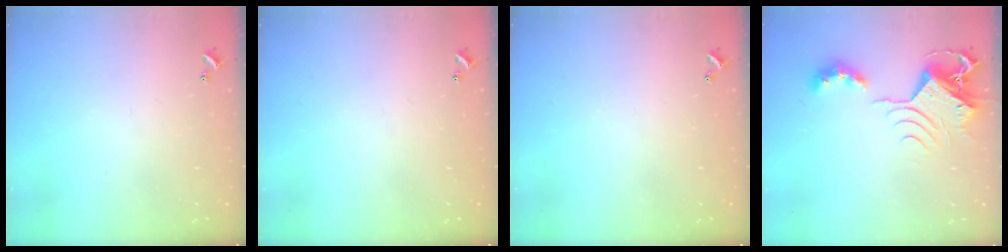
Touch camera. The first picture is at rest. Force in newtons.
{"total": 0.0}
{"total": 0.0}
{"total": 8.9, "press": 8.9, "slide": 0.4}